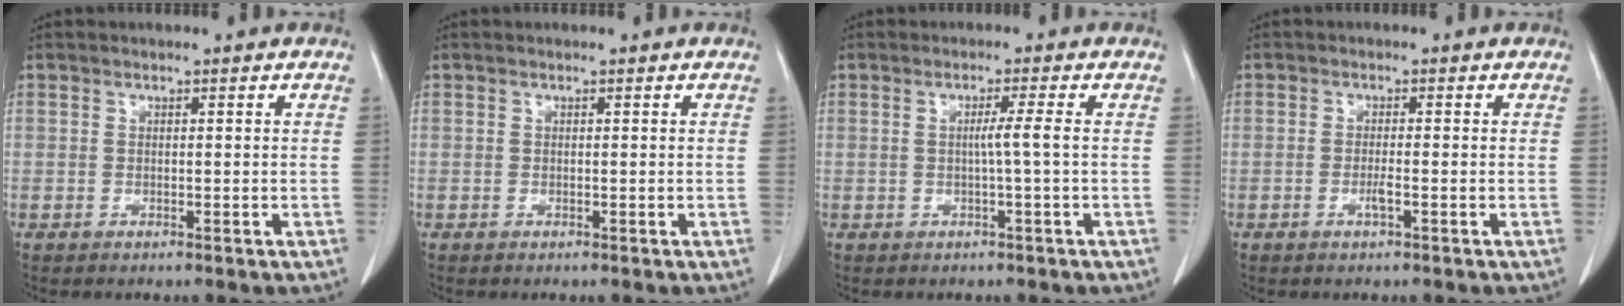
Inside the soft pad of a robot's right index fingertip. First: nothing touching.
{"total": 0.0}
{"total": 2.4, "force": [-0.2, -1.0, 2.2], "torque": [-0.037, -0.001, -0.002]}
{"total": 1.6, "force": [-0.7, 0.0, 1.5], "torque": [-0.030, 0.000, -0.012]}